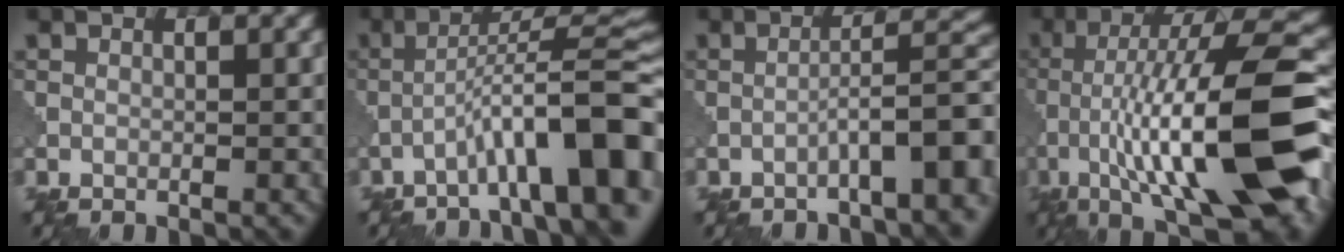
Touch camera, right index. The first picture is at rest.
{"total": 10.6, "force": [-4.7, 1.9, 9.2], "torque": [-0.127, 0.029, -0.063]}
{"total": 6.6, "force": [-3.3, 1.3, 5.5], "torque": [-0.070, 0.026, -0.045]}
{"total": 15.1, "force": [-3.8, 3.5, 14.2], "torque": [-0.218, 0.029, -0.045]}